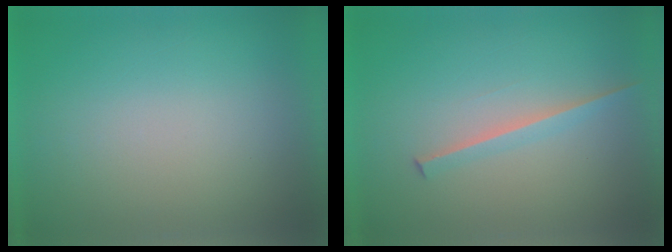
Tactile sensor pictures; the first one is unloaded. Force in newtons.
{"total": 1.8}